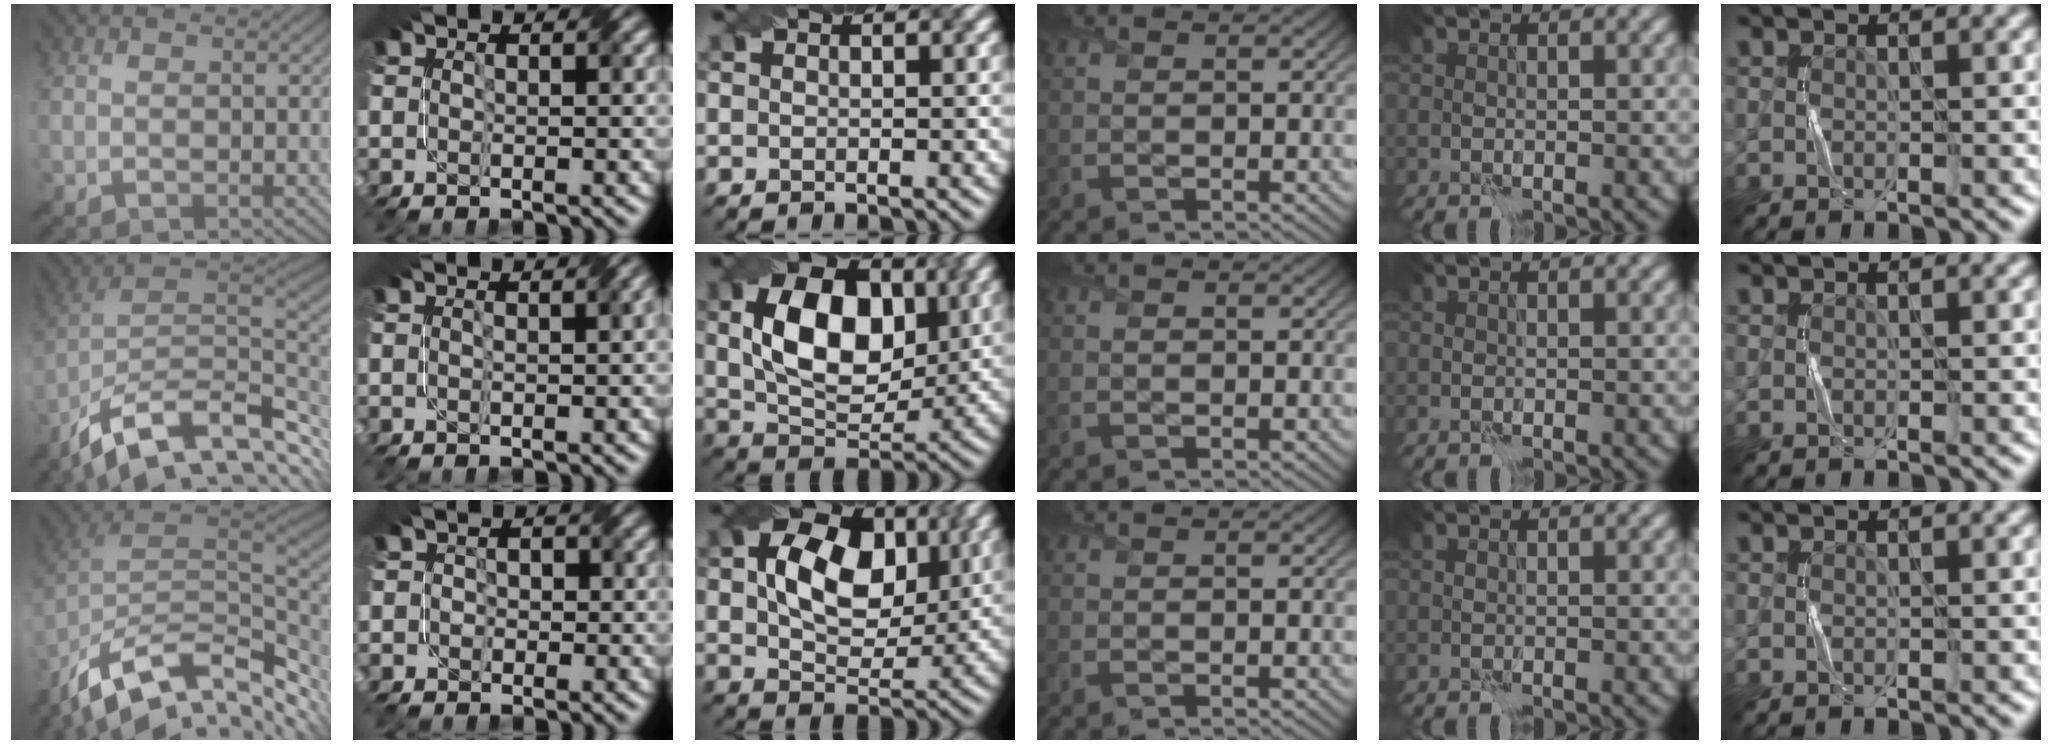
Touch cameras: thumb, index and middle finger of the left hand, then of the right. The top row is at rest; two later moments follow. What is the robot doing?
{"motion": "twist", "object": "screw"}